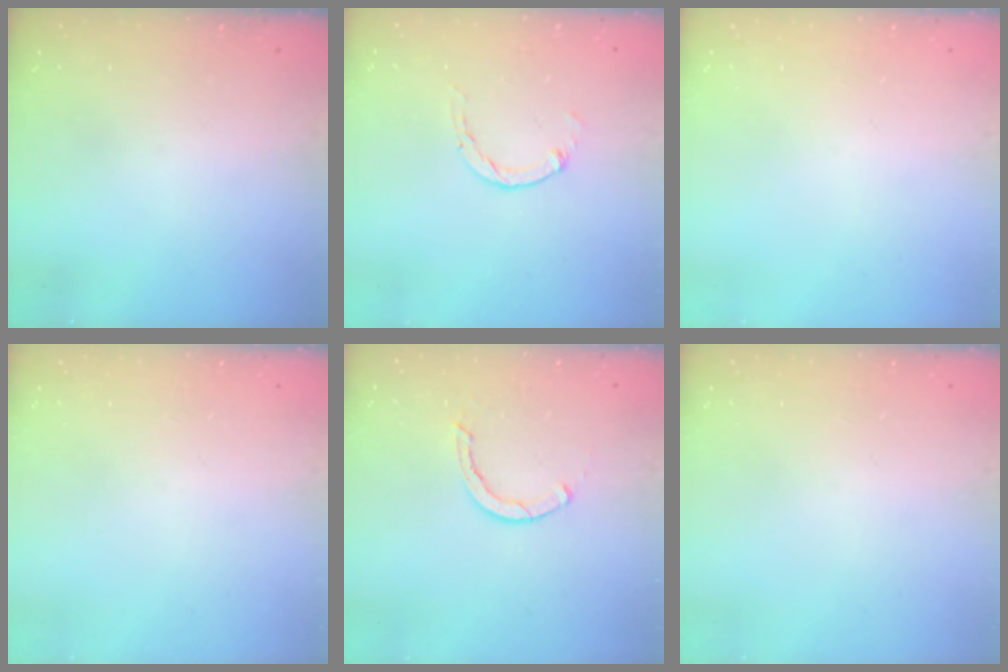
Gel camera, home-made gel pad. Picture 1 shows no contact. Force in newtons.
{"total": 1.1, "press": 1.1, "slide": 0.2}
{"total": 0.0}
{"total": 0.0}
{"total": 2.3, "press": 2.3, "slide": 0.1}
{"total": 0.0}